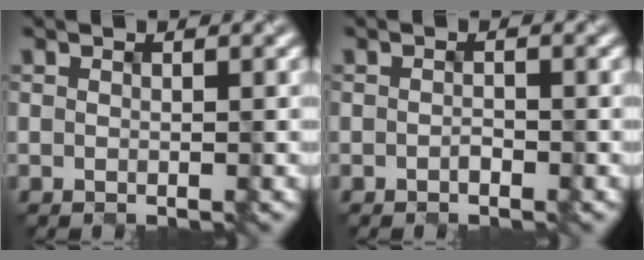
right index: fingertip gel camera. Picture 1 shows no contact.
{"total": 0.7, "force": [-0.6, 0.1, 0.2], "torque": [-0.009, -0.001, -0.008]}